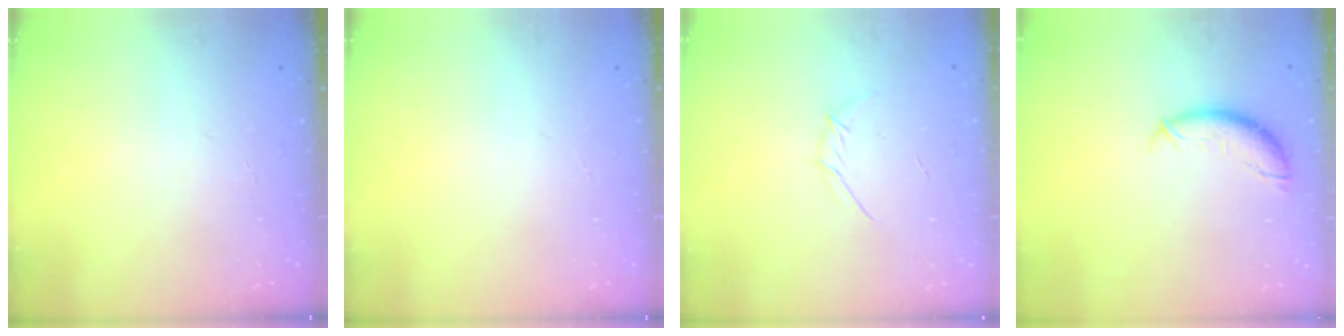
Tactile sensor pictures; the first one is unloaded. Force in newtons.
{"total": 0.0}
{"total": 4.2, "press": 4.2, "slide": 0.8}
{"total": 8.2, "press": 8.2, "slide": 0.7}